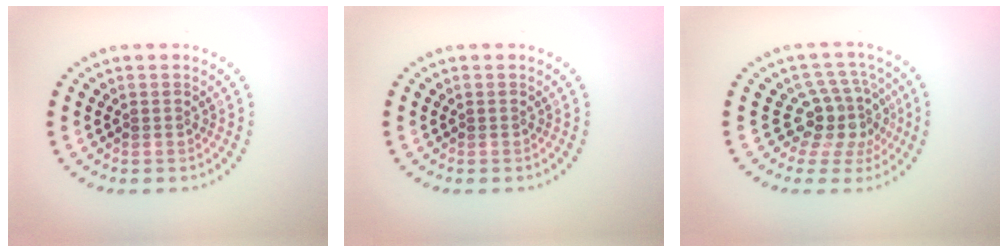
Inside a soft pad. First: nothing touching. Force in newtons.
{"total": 0.0}
{"total": 4.0, "press": 3.0, "slide": 2.6}